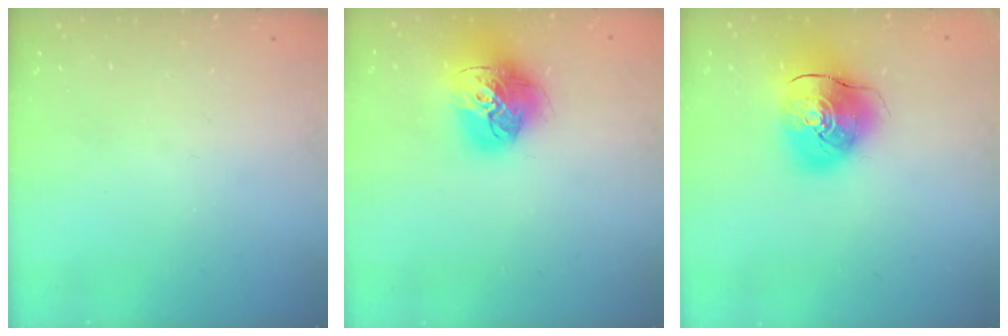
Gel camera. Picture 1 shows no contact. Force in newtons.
{"total": 18.0, "press": 17.9, "slide": 1.9}
{"total": 12.5, "press": 12.3, "slide": 2.1}